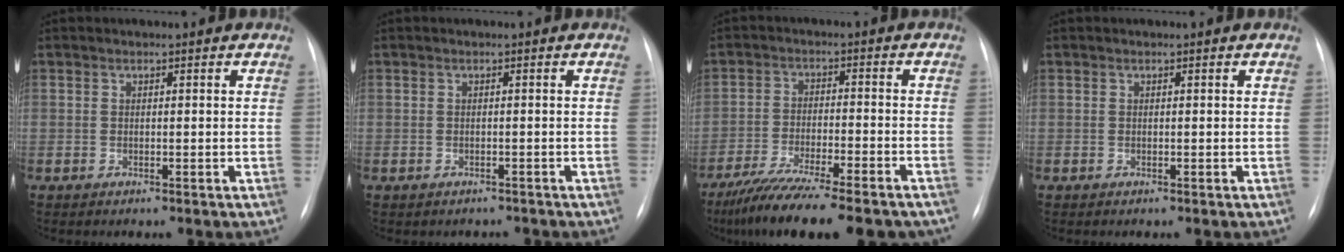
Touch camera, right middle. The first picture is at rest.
{"total": 2.3, "force": [-1.9, 1.2, 0.0], "torque": [-0.004, 0.008, -0.026]}
{"total": 17.3, "force": [-14.1, 2.6, 9.8], "torque": [-0.136, -0.019, -0.215]}
{"total": 0.0}